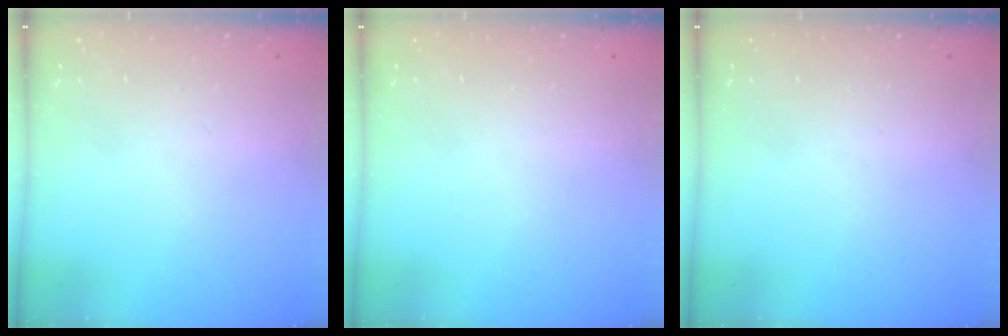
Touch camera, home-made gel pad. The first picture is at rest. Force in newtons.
{"total": 0.0}
{"total": 0.0}